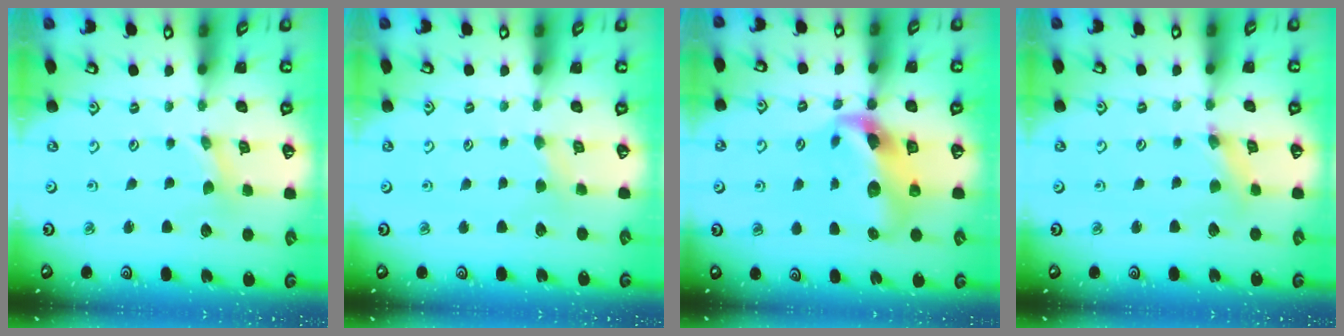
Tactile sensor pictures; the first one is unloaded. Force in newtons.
{"total": 2.4, "press": 2.3, "slide": 0.3}
{"total": 11.5, "press": 11.4, "slide": 1.5}
{"total": 1.8, "press": 1.8, "slide": 0.3}